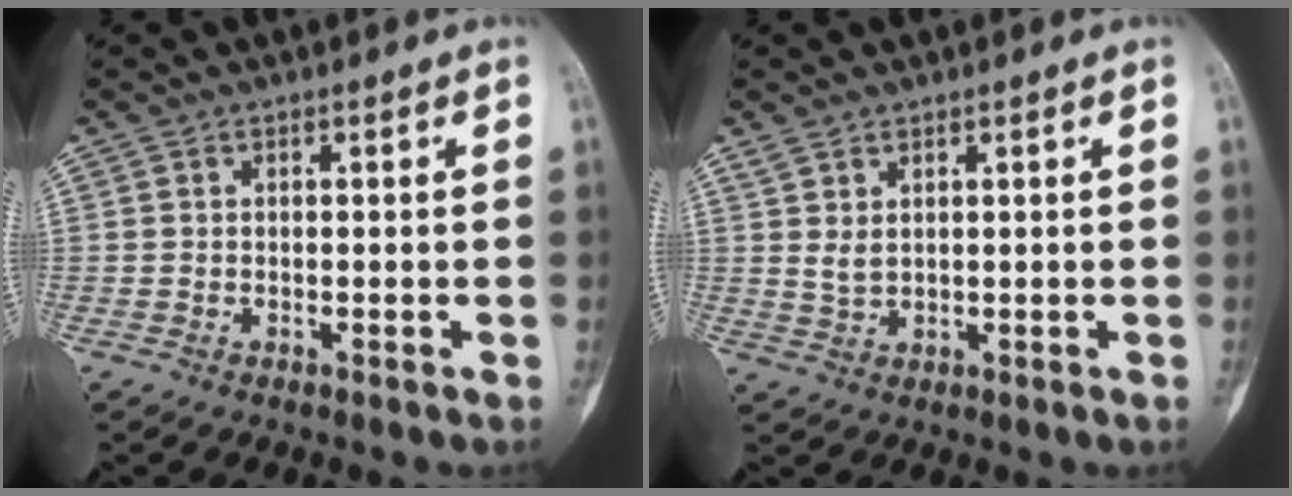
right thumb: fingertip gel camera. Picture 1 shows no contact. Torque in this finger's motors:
{"motor_torque": [0.07, 0.17, 0.29, -0.11, 0.10]}